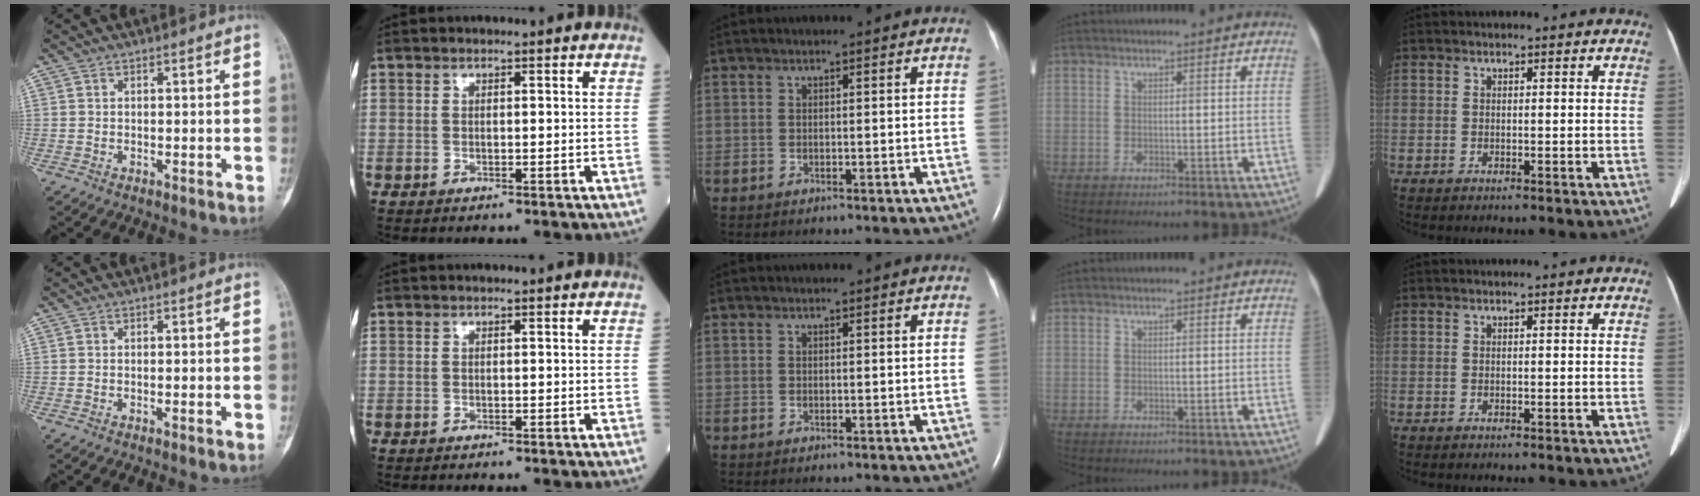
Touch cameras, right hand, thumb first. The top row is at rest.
{"thumb": {"total": 0.7, "force": [-0.3, 0.0, 0.6], "torque": [-0.013, -0.001, -0.002]}}